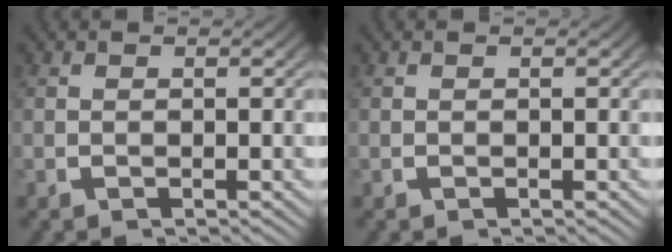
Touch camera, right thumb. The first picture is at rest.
{"total": 0.0}